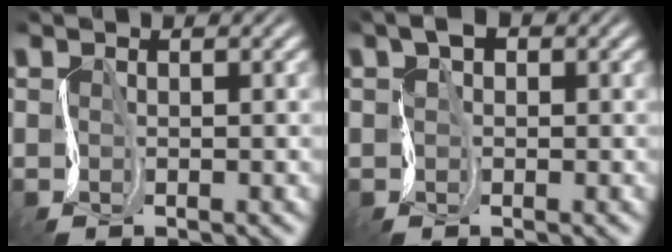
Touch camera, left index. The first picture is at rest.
{"total": 2.4, "force": [0.4, 1.7, 1.7], "torque": [-0.032, 0.004, -0.005]}